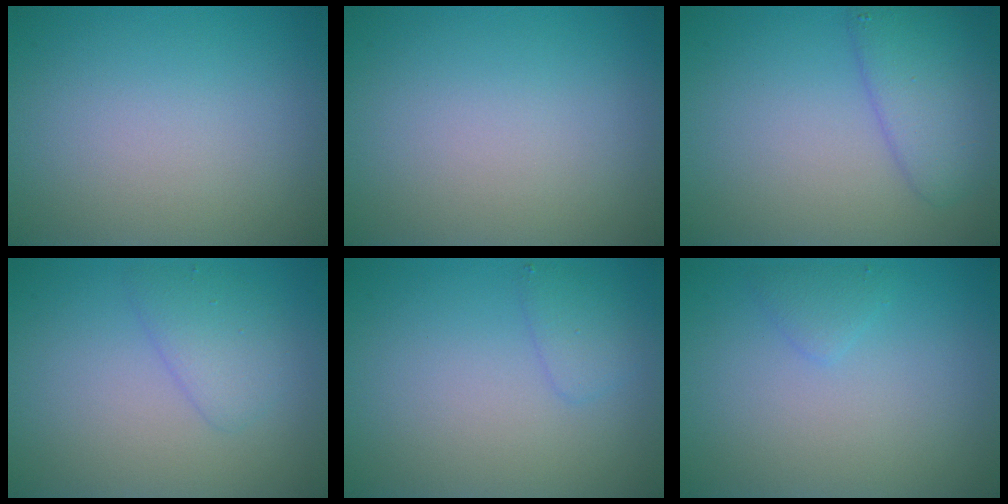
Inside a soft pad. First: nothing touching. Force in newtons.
{"total": 0.0}
{"total": 3.8, "press": 3.8, "slide": 0.2}
{"total": 2.2, "press": 2.2, "slide": 0.1}
{"total": 1.4, "press": 1.4, "slide": 0.1}
{"total": 1.0, "press": 1.0, "slide": 0.1}